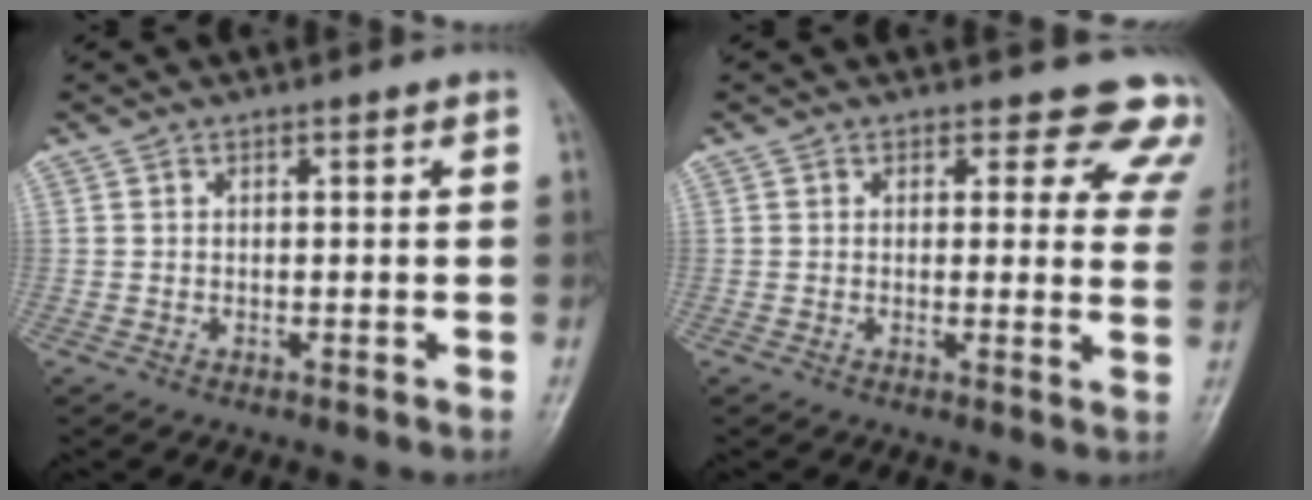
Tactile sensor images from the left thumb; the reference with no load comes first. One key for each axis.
{"total": 9.4, "fx": 8.1, "fy": 4.5, "fz": 1.9, "tx": 0.040, "ty": -0.040, "tz": 0.052}